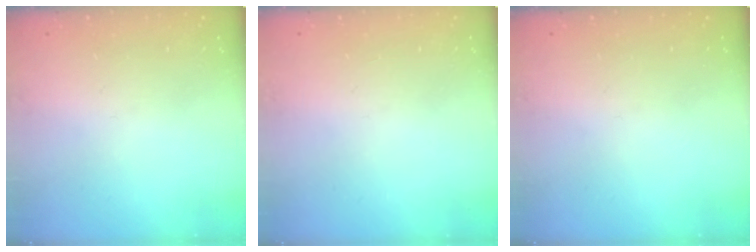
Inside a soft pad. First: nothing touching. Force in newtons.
{"total": 0.0}
{"total": 0.0}